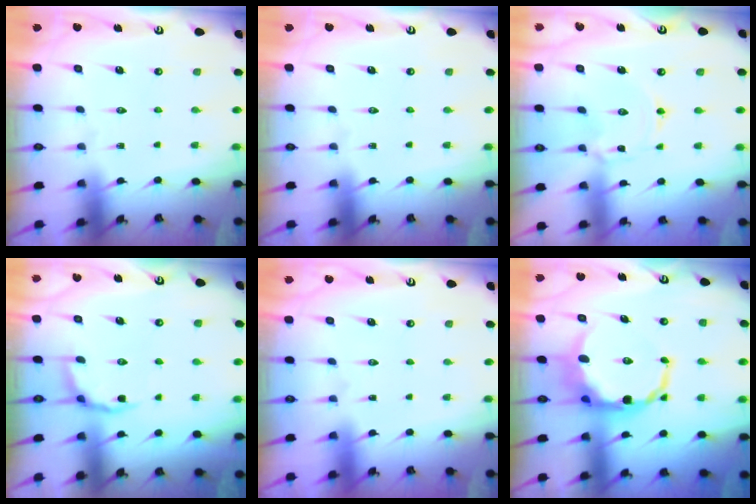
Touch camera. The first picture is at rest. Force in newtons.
{"total": 0.0}
{"total": 0.8, "press": 0.8, "slide": 0.1}
{"total": 3.0, "press": 2.0, "slide": 2.3}
{"total": 1.6, "press": 1.6, "slide": 0.1}
{"total": 10.3, "press": 9.9, "slide": 2.9}